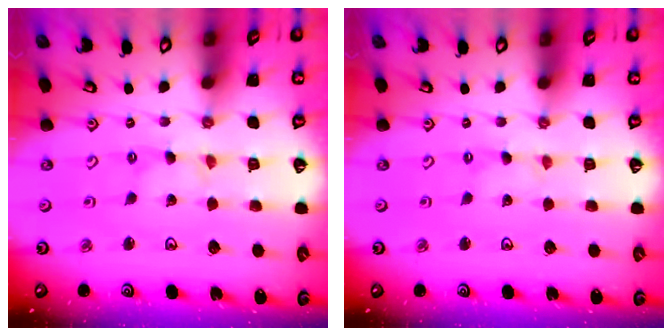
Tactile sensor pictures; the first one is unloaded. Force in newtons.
{"total": 0.0}